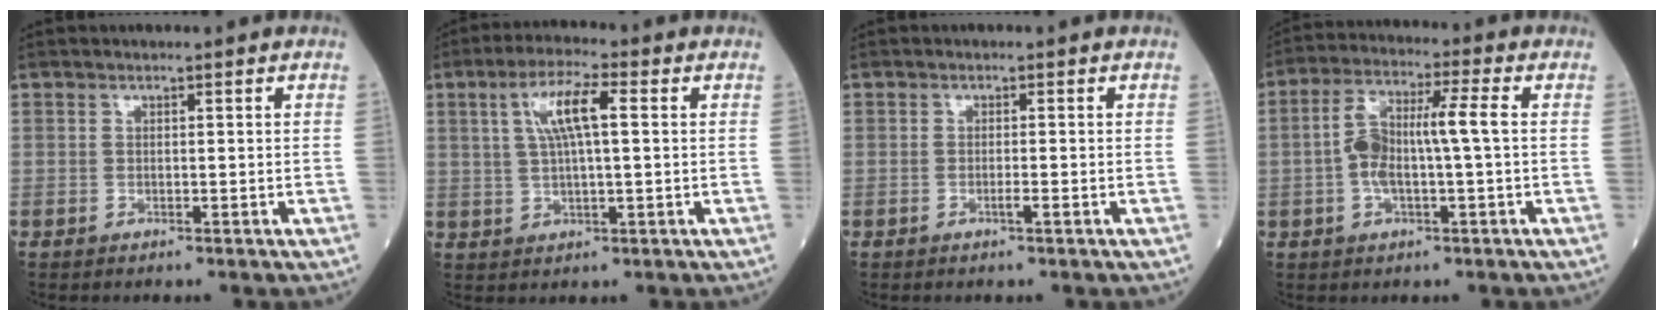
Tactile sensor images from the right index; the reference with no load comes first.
{"total": 7.4, "force": [1.9, 1.3, 7.1], "torque": [-0.140, 0.014, 0.037]}
{"total": 0.9, "force": [-0.4, -0.1, 0.8], "torque": [-0.013, 0.000, -0.007]}
{"total": 8.9, "force": [0.0, 1.5, 8.8], "torque": [-0.178, 0.026, -0.003]}